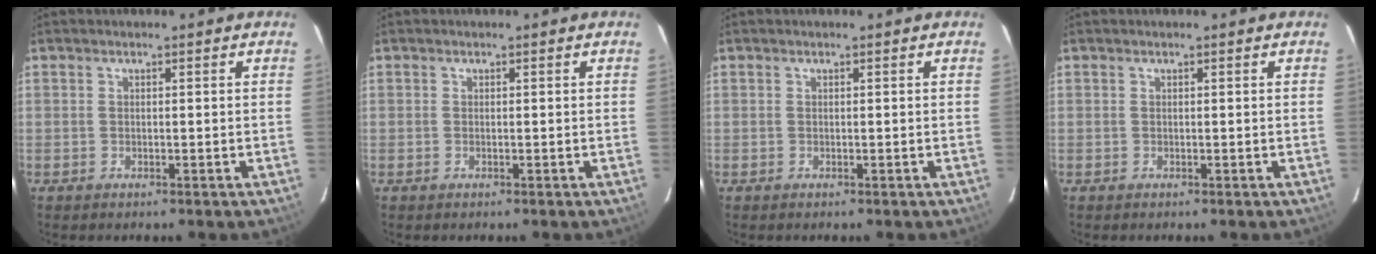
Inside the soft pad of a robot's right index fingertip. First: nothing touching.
{"total": 0.0}
{"total": 0.0}
{"total": 0.0}